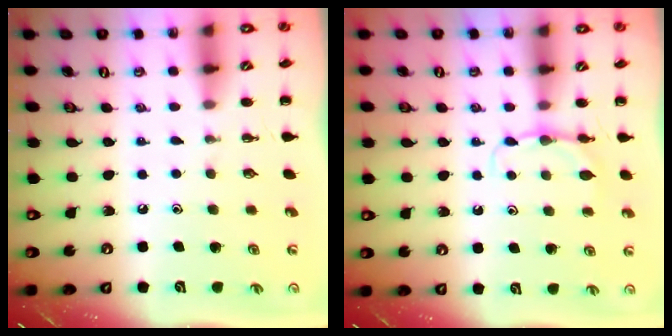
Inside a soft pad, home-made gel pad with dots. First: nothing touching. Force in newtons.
{"total": 4.6, "press": 4.3, "slide": 1.5}